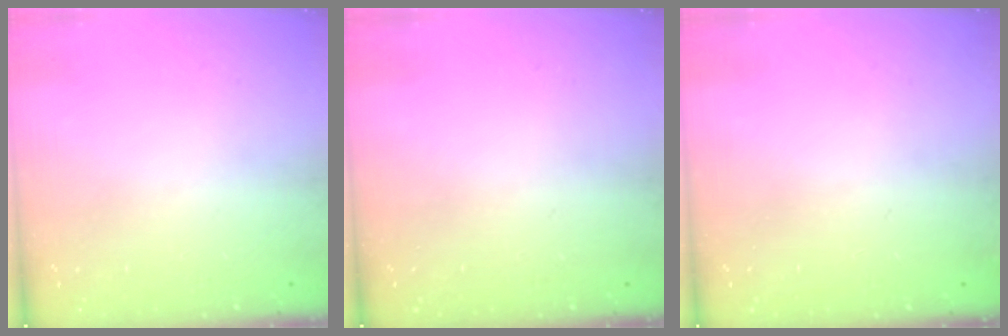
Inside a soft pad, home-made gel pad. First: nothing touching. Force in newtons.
{"total": 0.0}
{"total": 2.3, "press": 2.2, "slide": 0.8}